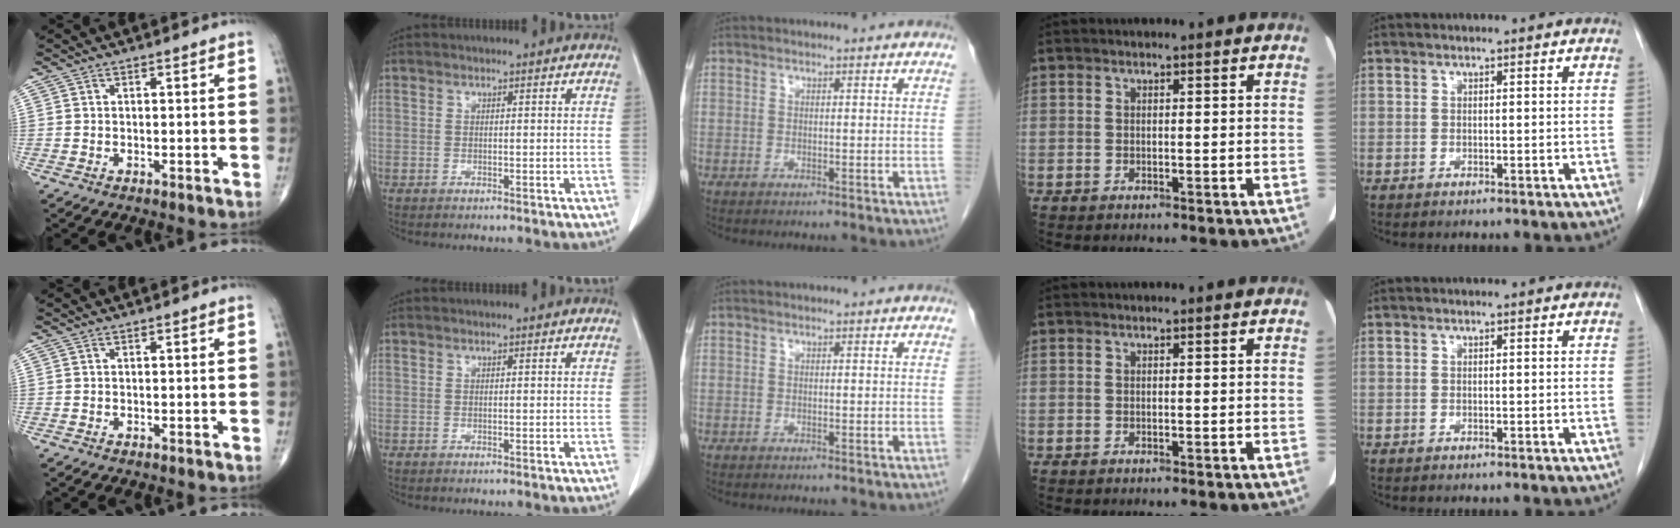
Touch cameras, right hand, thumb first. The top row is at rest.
{}